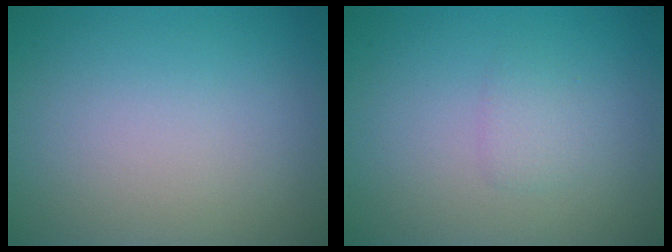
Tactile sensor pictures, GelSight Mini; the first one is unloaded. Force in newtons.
{"total": 1.2, "press": 1.2, "slide": 0.1}